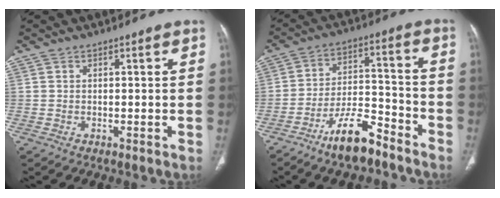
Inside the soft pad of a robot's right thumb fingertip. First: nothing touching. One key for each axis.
{"total": 11.0, "fx": -8.2, "fy": 3.6, "fz": 6.4, "tx": -0.111, "ty": 0.065, "tz": -0.148}